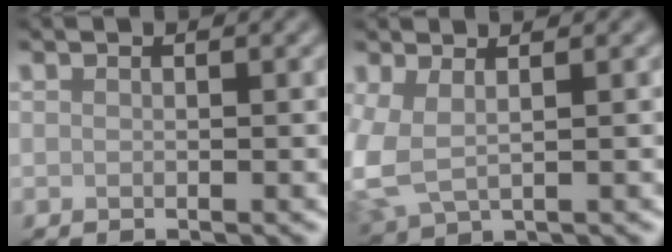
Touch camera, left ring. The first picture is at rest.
{"total": 3.7, "force": [0.6, 1.9, 3.1], "torque": [-0.087, -0.007, 0.010]}